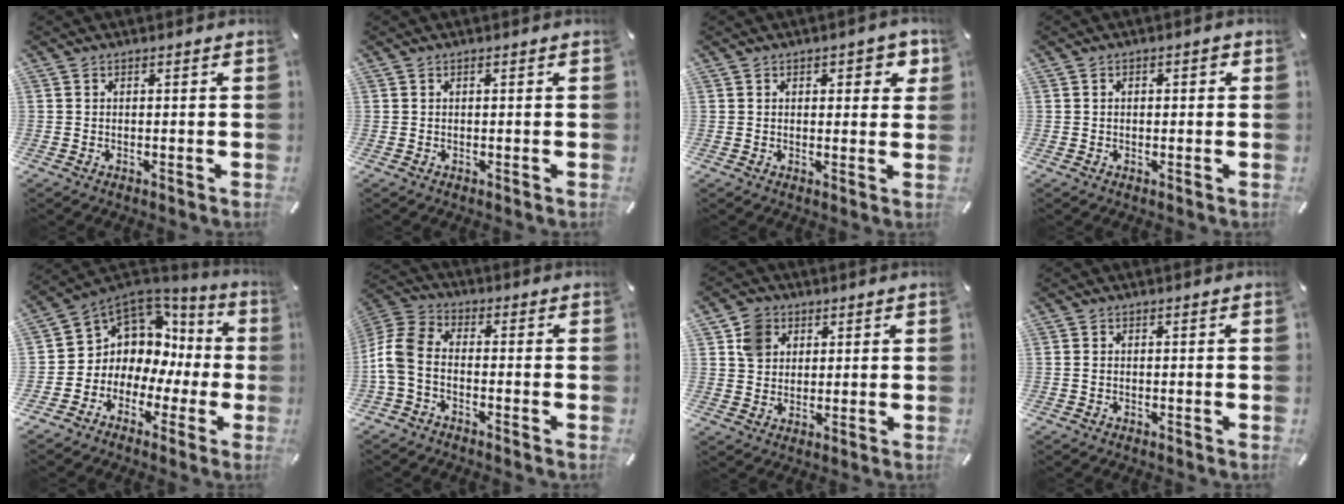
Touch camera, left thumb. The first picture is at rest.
{"total": 0.0}
{"total": 3.6, "force": [1.4, 2.2, 2.4], "torque": [-0.019, -0.004, 0.017]}
{"total": 1.6, "force": [0.0, 1.0, 1.3], "torque": [-0.025, 0.007, -0.002]}
{"total": 7.6, "force": [2.5, 7.1, 1.3], "torque": [-0.043, -0.049, 0.057]}
{"total": 7.6, "force": [-2.8, 4.5, 5.5], "torque": [-0.136, -0.002, -0.055]}
{"total": 6.6, "force": [2.5, 5.8, 1.8], "torque": [-0.029, 0.006, 0.047]}
{"total": 0.8, "force": [-0.2, 0.6, 0.6], "torque": [-0.012, 0.002, -0.005]}